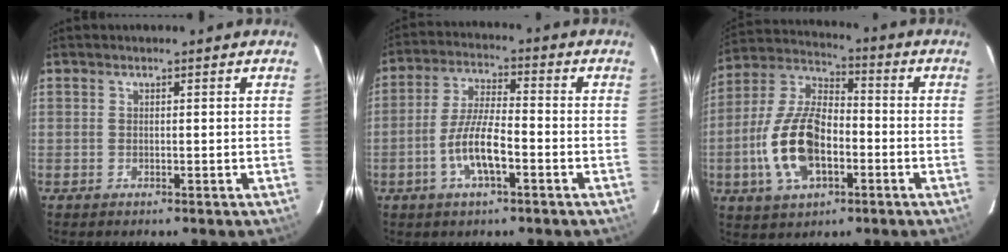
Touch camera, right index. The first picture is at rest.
{"total": 8.5, "force": [-3.4, 2.2, 7.4], "torque": [-0.152, 0.003, -0.064]}
{"total": 15.6, "force": [-4.3, 8.2, 12.6], "torque": [-0.265, 0.010, -0.077]}